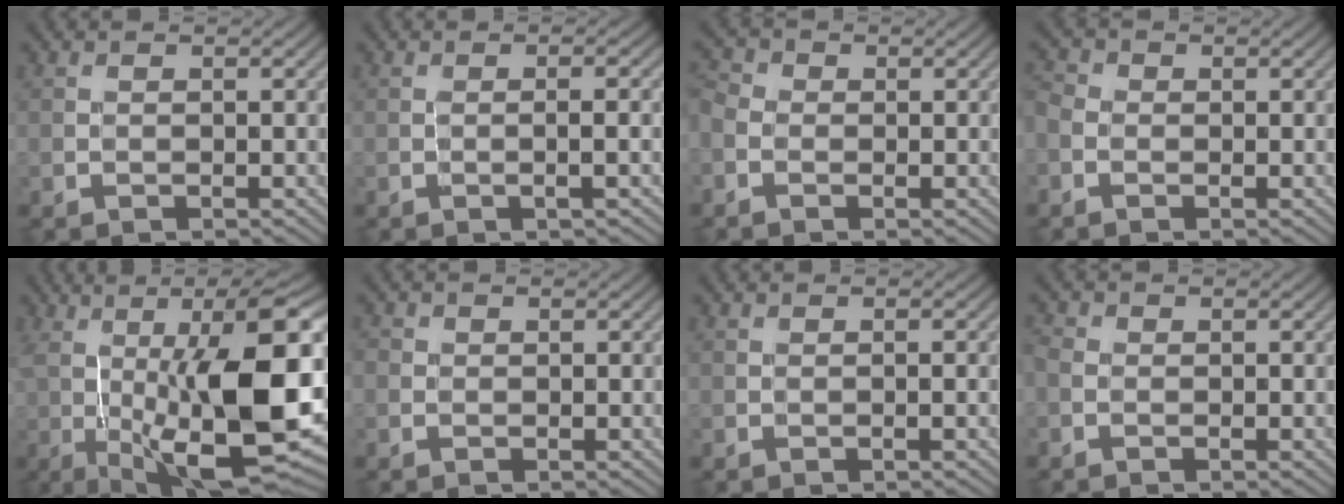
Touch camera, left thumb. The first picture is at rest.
{"total": 2.9, "force": [-0.3, 0.6, 2.8], "torque": [-0.040, 0.007, -0.009]}
{"total": 2.8, "force": [-0.8, 2.1, 1.7], "torque": [-0.043, 0.000, -0.023]}
{"total": 2.3, "force": [-0.7, 1.7, 1.4], "torque": [-0.035, 0.000, -0.021]}
{"total": 17.7, "force": [-0.7, 5.4, 16.8], "torque": [-0.251, 0.012, 0.000]}
{"total": 0.6, "force": [-0.1, 0.5, 0.1], "torque": [0.001, -0.001, -0.002]}
{"total": 1.2, "force": [-0.1, 0.3, 1.2], "torque": [-0.018, 0.002, -0.003]}
{"total": 1.6, "force": [-0.6, 1.1, 1.0], "torque": [-0.019, 0.002, -0.016]}